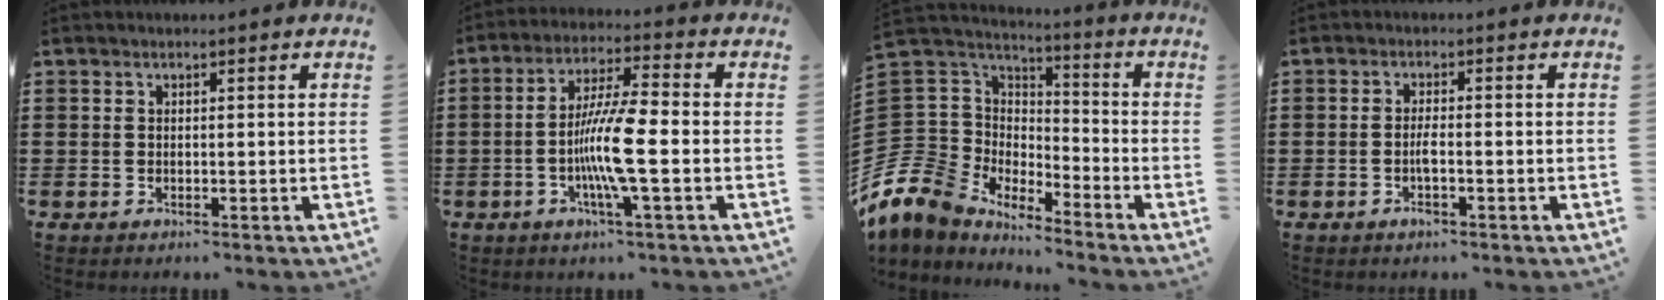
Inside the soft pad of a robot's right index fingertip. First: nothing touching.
{"total": 9.6, "force": [-2.1, 1.1, 9.3], "torque": [-0.190, -0.015, -0.047]}
{"total": 8.7, "force": [-6.1, 6.1, 0.6], "torque": [-0.081, -0.022, -0.127]}
{"total": 2.2, "force": [-0.9, 0.5, 2.0], "torque": [-0.038, 0.002, -0.016]}